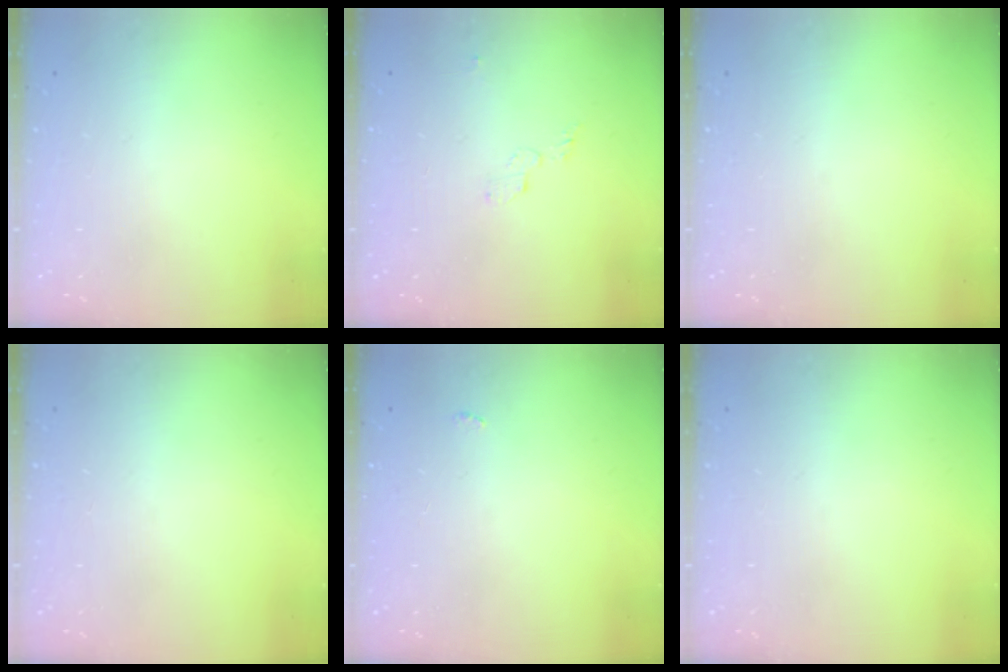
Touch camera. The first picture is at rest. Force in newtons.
{"total": 3.5, "press": 3.5, "slide": 0.2}
{"total": 0.0}
{"total": 0.0}
{"total": 2.0, "press": 2.0, "slide": 0.3}
{"total": 0.0}